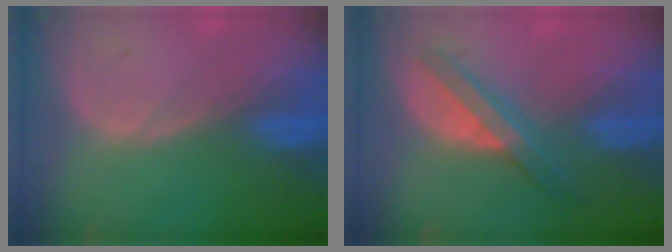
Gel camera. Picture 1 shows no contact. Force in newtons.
{"total": 7.0, "press": 5.9, "slide": 3.7}